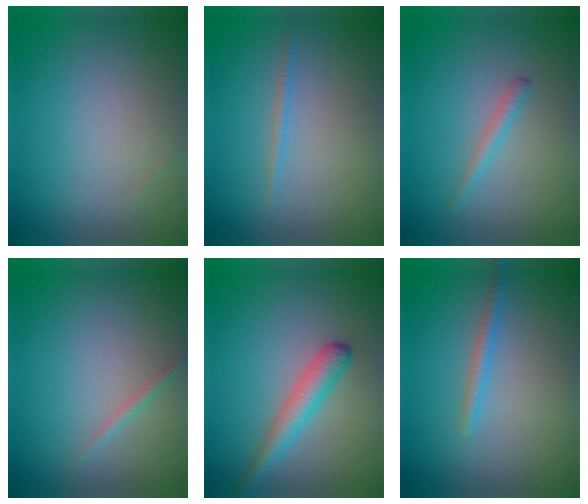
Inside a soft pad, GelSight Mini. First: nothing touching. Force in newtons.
{"total": 0.8, "press": 0.8, "slide": 0.0}
{"total": 1.2, "press": 1.1, "slide": 0.1}
{"total": 0.7, "press": 0.7, "slide": 0.1}
{"total": 3.1, "press": 3.1, "slide": 0.1}
{"total": 1.4, "press": 1.4, "slide": 0.0}